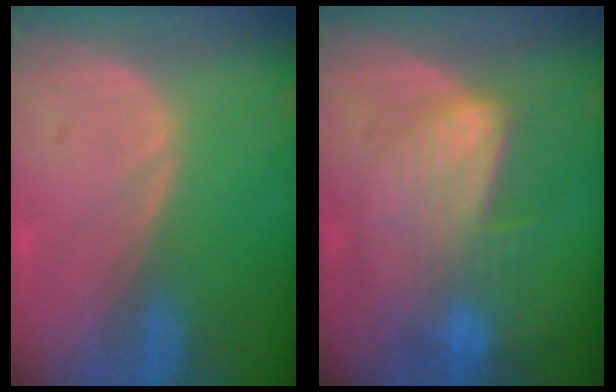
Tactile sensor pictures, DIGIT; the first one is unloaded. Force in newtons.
{"total": 6.9, "press": 6.2, "slide": 2.9}